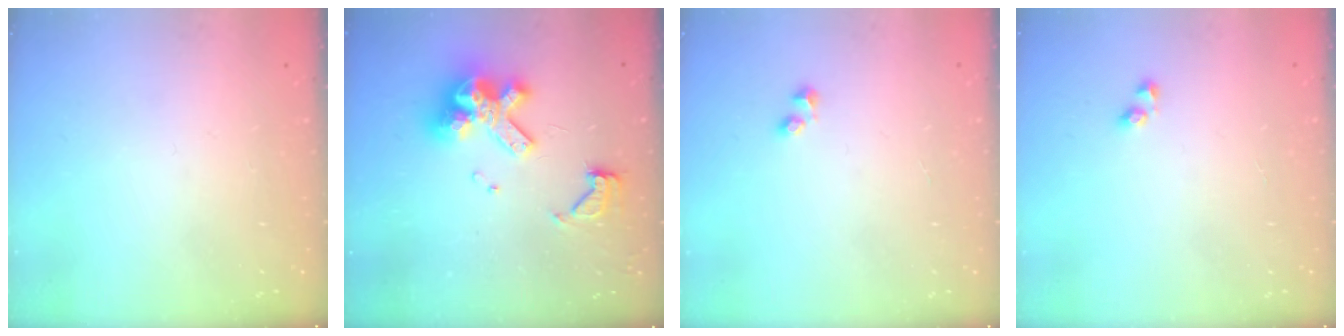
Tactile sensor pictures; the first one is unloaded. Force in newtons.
{"total": 13.8, "press": 13.7, "slide": 1.6}
{"total": 1.5, "press": 1.2, "slide": 0.8}
{"total": 2.0, "press": 1.7, "slide": 1.0}